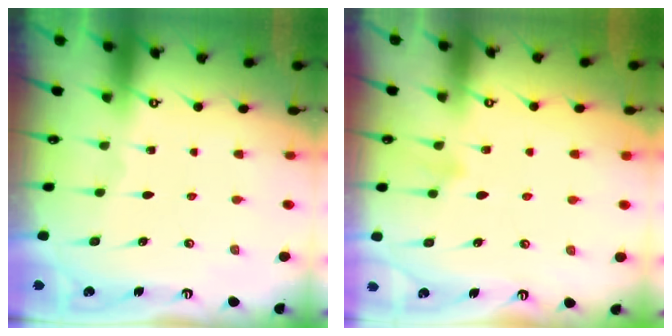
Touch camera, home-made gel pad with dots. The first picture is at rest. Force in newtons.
{"total": 7.7, "press": 7.5, "slide": 1.5}